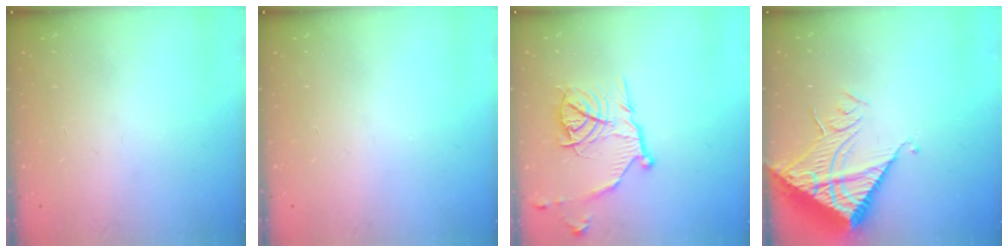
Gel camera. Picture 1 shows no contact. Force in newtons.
{"total": 0.0}
{"total": 14.6, "press": 14.5, "slide": 1.3}
{"total": 16.2, "press": 16.1, "slide": 2.1}